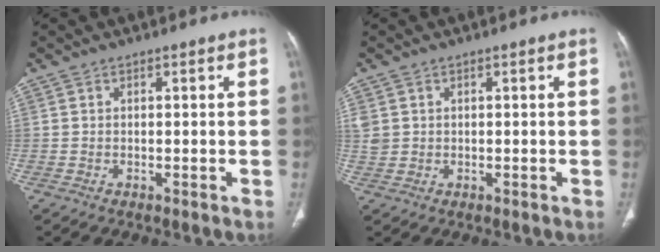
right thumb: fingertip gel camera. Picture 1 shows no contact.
{"total": 3.0, "force": [0.7, 2.7, 1.2], "torque": [-0.031, 0.006, 0.022]}